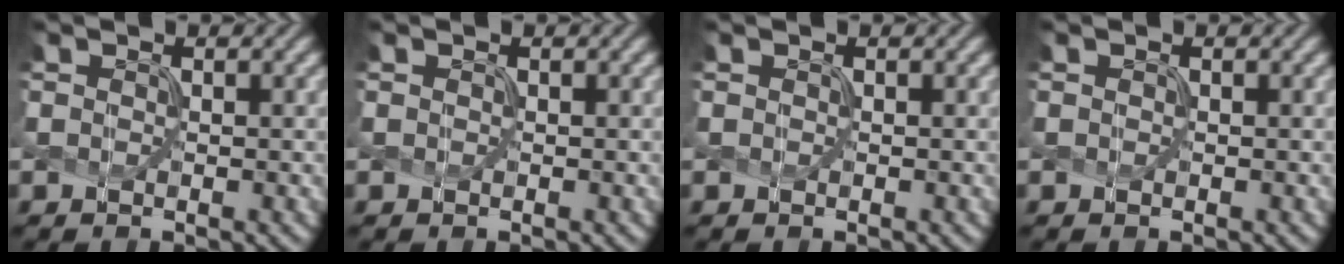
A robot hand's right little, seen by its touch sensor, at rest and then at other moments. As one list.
[{"total": 0.0}, {"total": 0.5, "force": [-0.1, -0.2, -0.5], "torque": [0.006, 0.001, 0.005]}, {"total": 0.8, "force": [-0.1, -0.3, -0.7], "torque": [0.005, 0.001, 0.007]}]